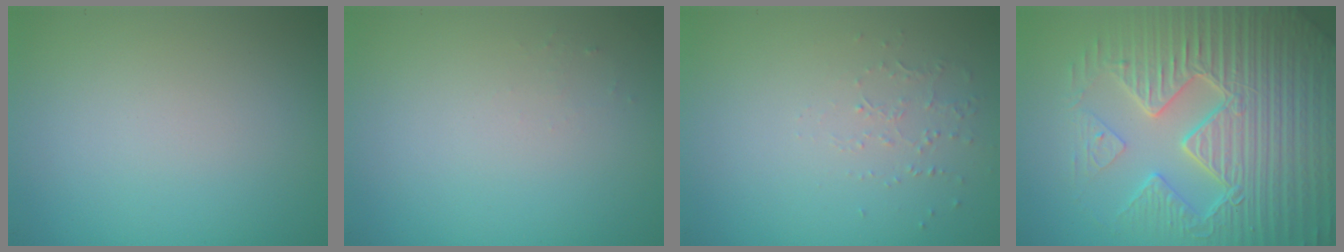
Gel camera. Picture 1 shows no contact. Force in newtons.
{"total": 0.5, "press": 0.5, "slide": 0.2}
{"total": 0.8, "press": 0.5, "slide": 0.6}
{"total": 9.5, "press": 6.8, "slide": 6.7}